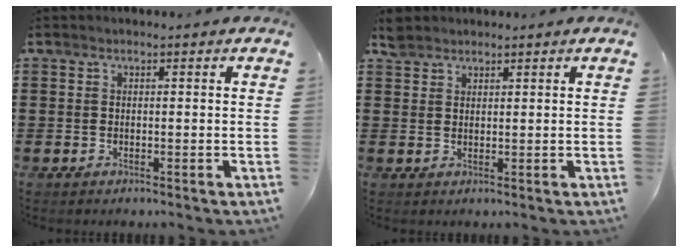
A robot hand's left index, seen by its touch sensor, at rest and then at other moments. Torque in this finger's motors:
{"motor_torque": [0.01, 0.01, -0.02, 0.00]}